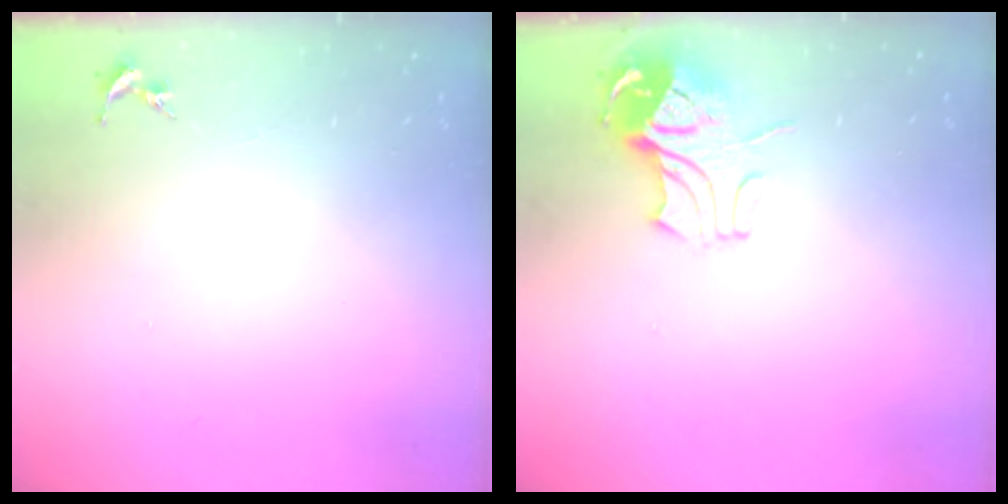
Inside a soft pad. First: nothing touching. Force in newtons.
{"total": 9.4, "press": 9.4, "slide": 1.1}